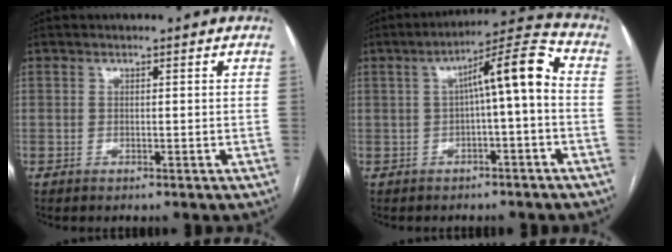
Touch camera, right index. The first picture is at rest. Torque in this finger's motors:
{"motor_torque": [0.89, -0.26, 0.49, 0.11]}